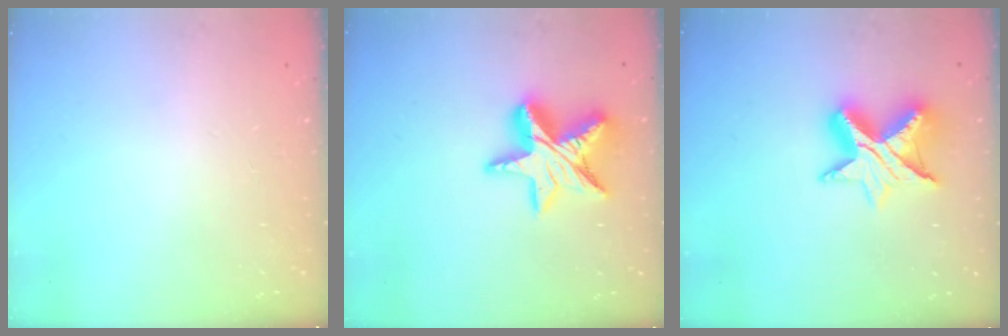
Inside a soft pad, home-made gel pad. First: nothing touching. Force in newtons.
{"total": 15.8, "press": 15.7, "slide": 1.4}
{"total": 11.6, "press": 11.5, "slide": 0.7}